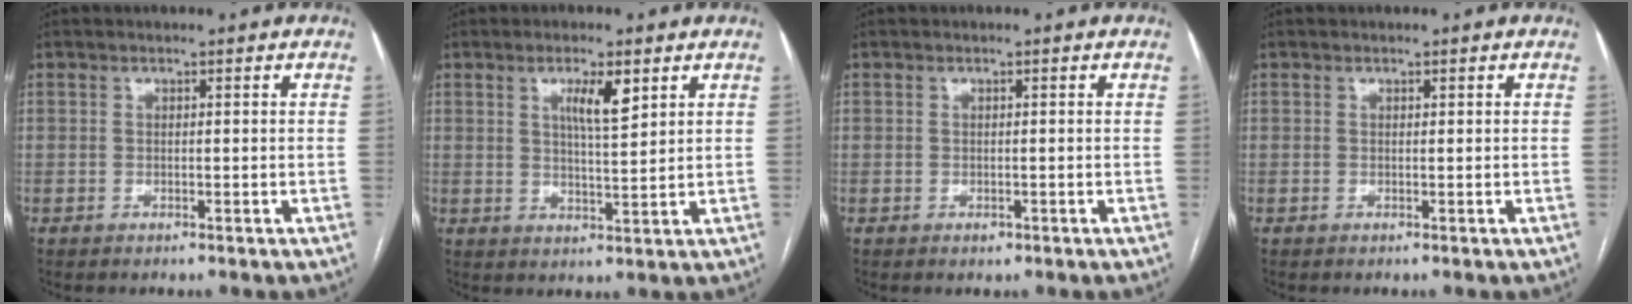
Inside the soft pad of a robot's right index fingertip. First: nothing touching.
{"total": 5.2, "force": [2.5, 0.8, 4.4], "torque": [-0.078, -0.001, 0.044]}
{"total": 0.7, "force": [-0.4, 0.5, 0.3], "torque": [-0.004, 0.001, -0.003]}
{"total": 0.0}